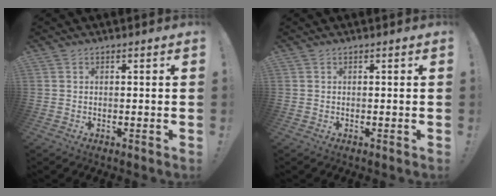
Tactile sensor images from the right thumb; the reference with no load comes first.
{"total": 0.0}